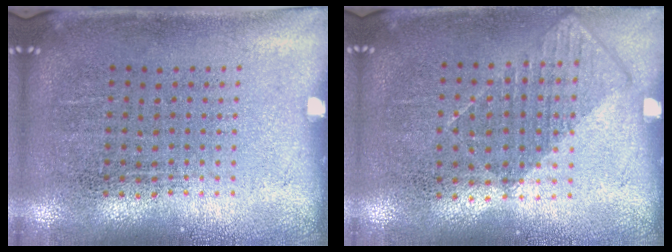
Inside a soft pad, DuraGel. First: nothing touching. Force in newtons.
{"total": 0.8, "press": 0.7, "slide": 0.4}